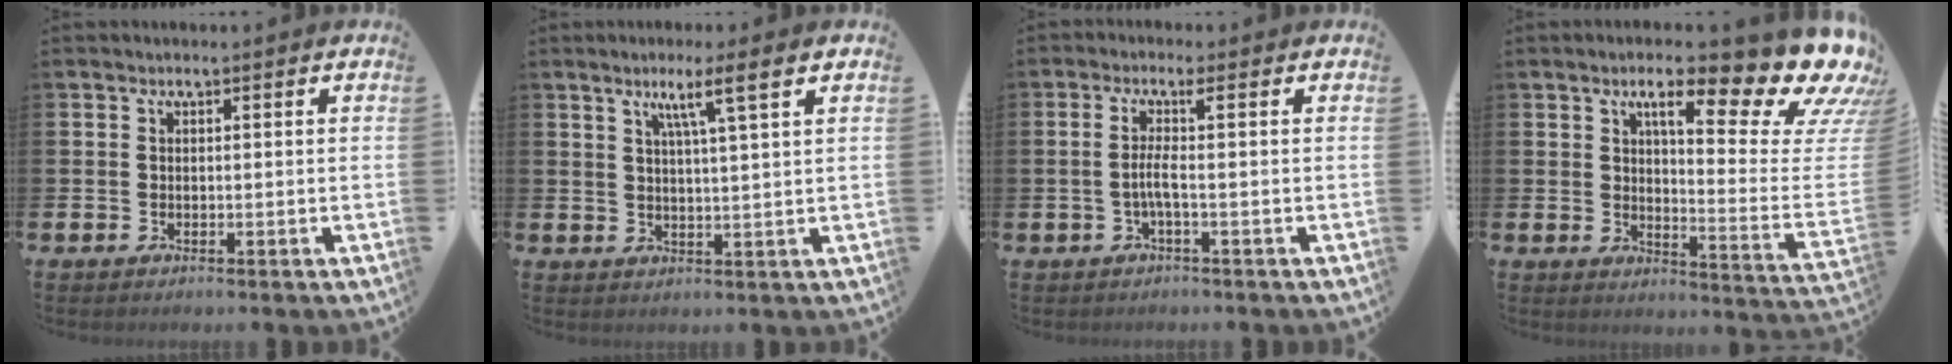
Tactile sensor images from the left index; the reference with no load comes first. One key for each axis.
{"total": 4.8, "fx": 3.1, "fy": -0.4, "fz": 3.6, "tx": -0.070, "ty": -0.009, "tz": 0.047}
{"total": 3.1, "fx": -0.4, "fy": -0.4, "fz": 3.1, "tx": -0.067, "ty": 0.001, "tz": -0.011}
{"total": 12.9, "fx": 9.0, "fy": 3.5, "fz": 8.5, "tx": -0.123, "ty": -0.076, "tz": 0.137}